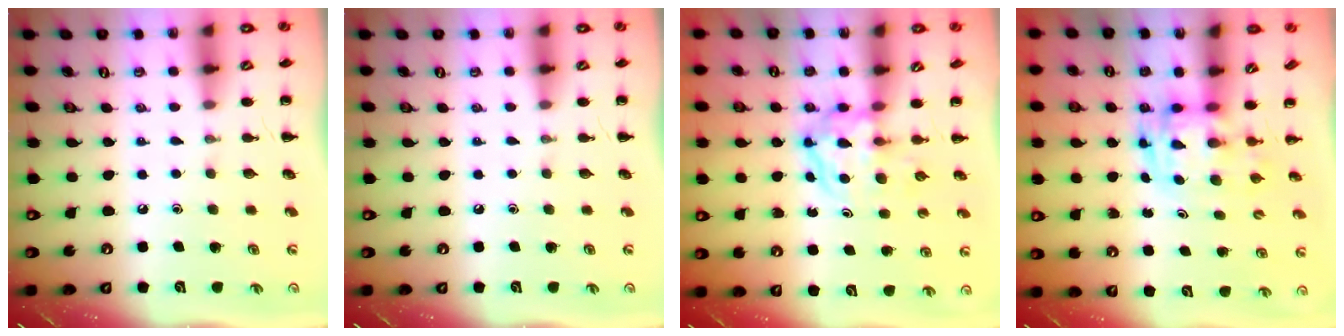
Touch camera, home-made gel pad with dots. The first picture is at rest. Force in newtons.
{"total": 0.0}
{"total": 3.8, "press": 3.8, "slide": 0.4}
{"total": 2.8, "press": 2.7, "slide": 0.6}